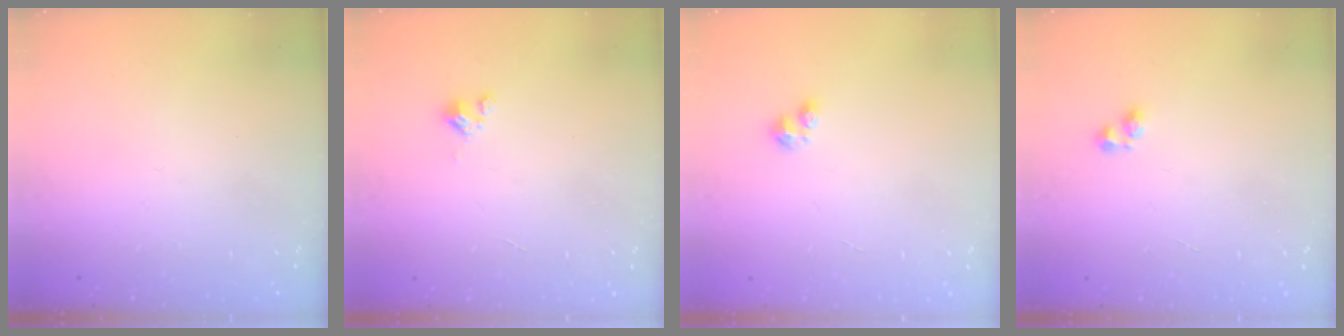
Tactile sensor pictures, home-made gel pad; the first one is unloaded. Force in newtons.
{"total": 0.9, "press": 0.9, "slide": 0.2}
{"total": 2.5, "press": 2.5, "slide": 0.4}
{"total": 3.6, "press": 3.6, "slide": 0.1}